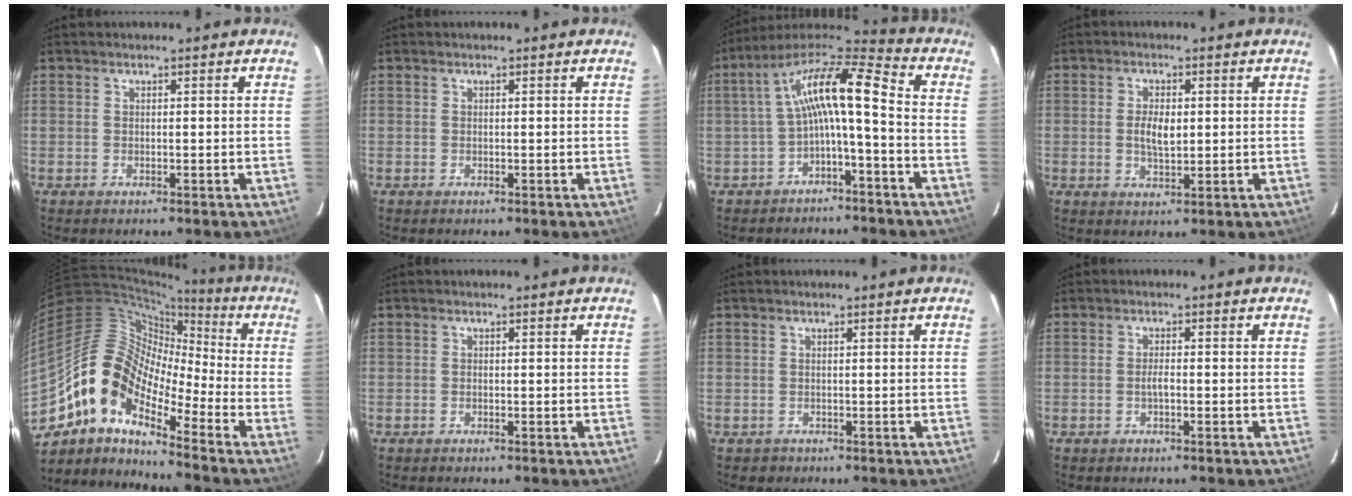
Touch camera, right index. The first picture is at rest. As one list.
[{"total": 0.0}, {"total": 12.5, "force": [-1.4, 2.5, 12.1], "torque": [-0.239, 0.026, -0.030]}, {"total": 4.3, "force": [0.2, 2.1, 3.7], "torque": [-0.068, 0.000, 0.004]}, {"total": 14.2, "force": [-8.6, 6.2, 9.4], "torque": [-0.153, 0.011, -0.181]}, {"total": 0.0}, {"total": 1.1, "force": [-0.4, 1.0, 0.0], "torque": [0.001, 0.001, 0.000]}, {"total": 1.4, "force": [-0.6, 0.3, 1.3], "torque": [-0.025, 0.003, -0.012]}]